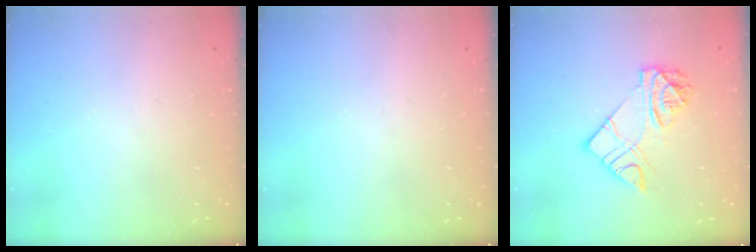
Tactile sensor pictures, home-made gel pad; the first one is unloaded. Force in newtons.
{"total": 0.0}
{"total": 12.4, "press": 12.3, "slide": 1.3}